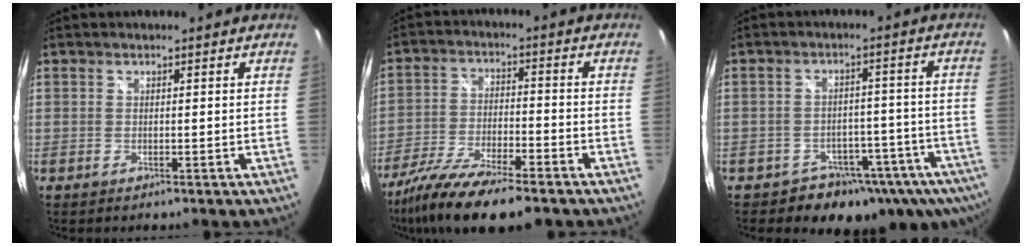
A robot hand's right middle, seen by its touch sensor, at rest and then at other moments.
{"total": 15.0, "force": [-11.8, 2.9, 8.9], "torque": [-0.186, -0.040, -0.211]}
{"total": 13.2, "force": [-8.6, 8.5, 5.4], "torque": [-0.094, 0.006, -0.102]}